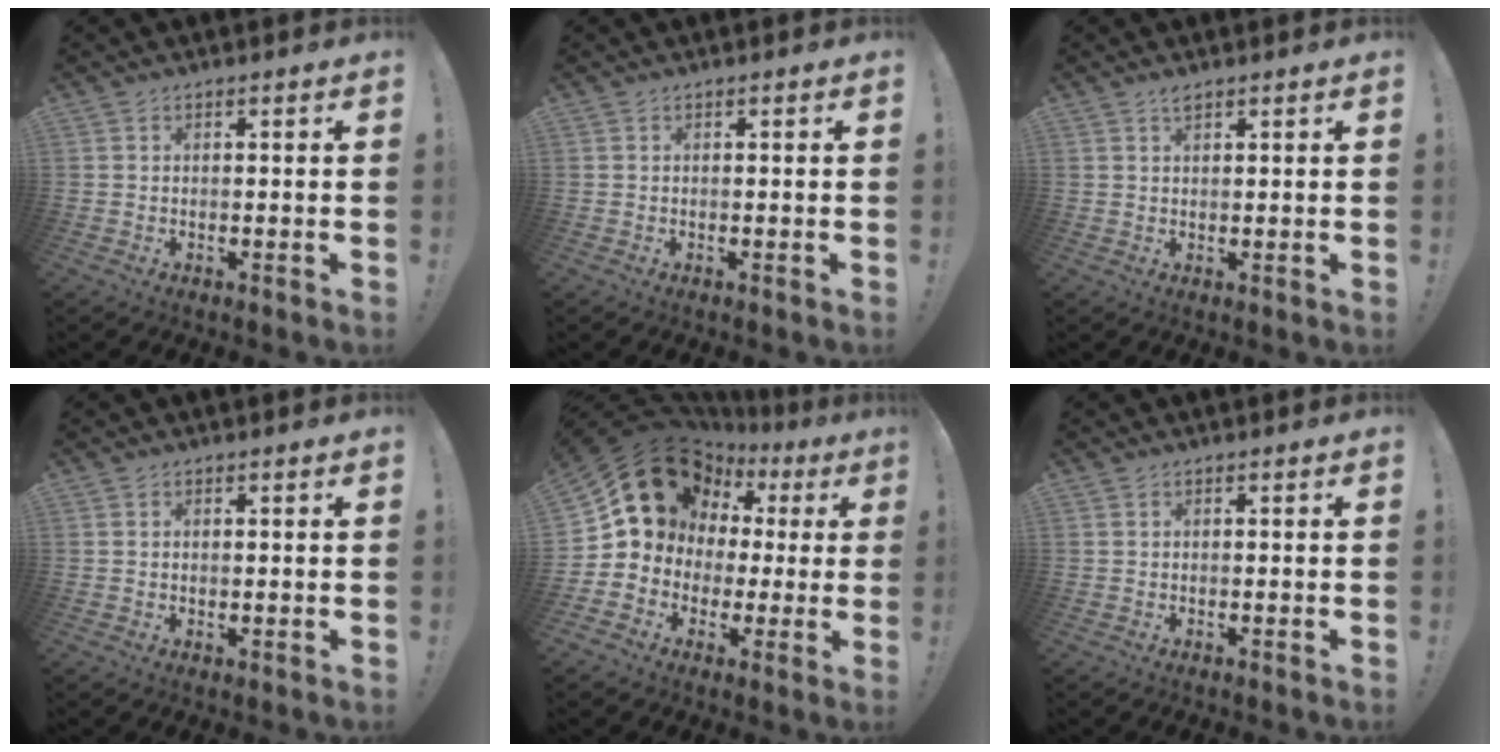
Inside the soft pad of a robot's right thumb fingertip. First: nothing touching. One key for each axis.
{"total": 0.0}
{"total": 1.9, "fx": 1.5, "fy": 0.5, "fz": 1.0, "tx": -0.007, "ty": -0.011, "tz": 0.024}
{"total": 0.7, "fx": 0.4, "fy": 0.3, "fz": 0.4, "tx": -0.002, "ty": -0.001, "tz": 0.007}
{"total": 17.0, "fx": 7.0, "fy": 13.7, "fz": 7.1, "tx": -0.098, "ty": -0.040, "tz": 0.157}
{"total": 0.0}